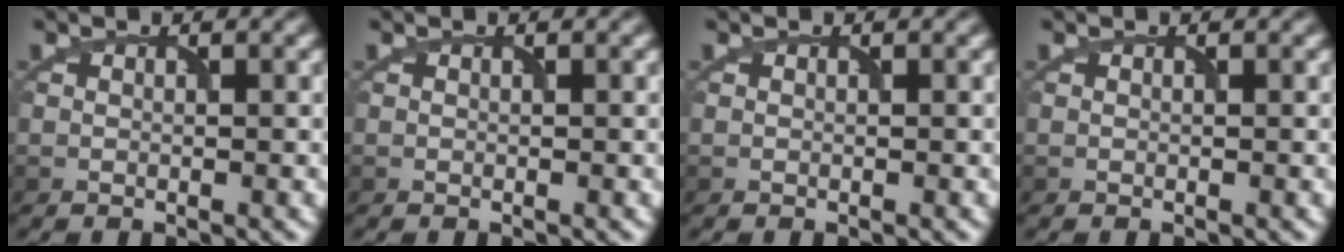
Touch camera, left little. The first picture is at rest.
{"total": 0.0}
{"total": 0.0}
{"total": 0.0}